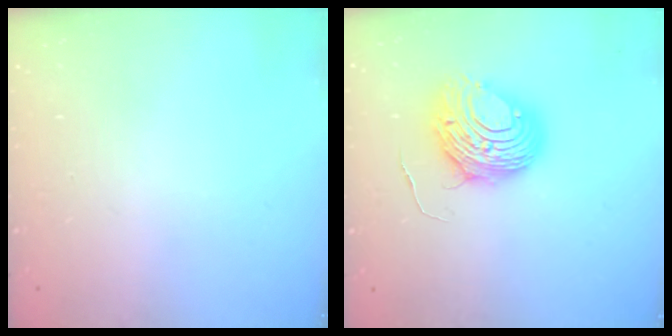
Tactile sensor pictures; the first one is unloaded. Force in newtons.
{"total": 8.7, "press": 8.7, "slide": 0.9}